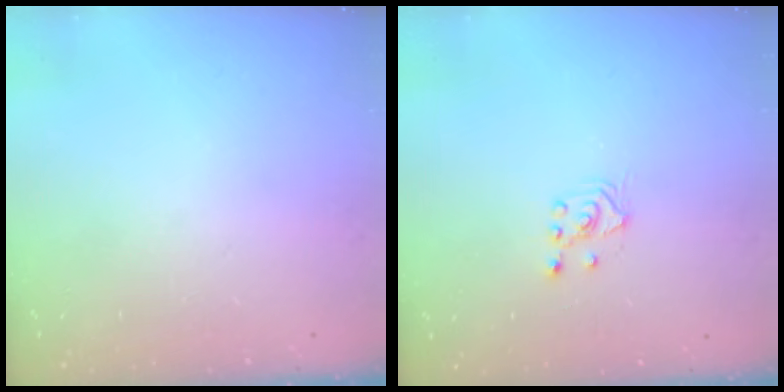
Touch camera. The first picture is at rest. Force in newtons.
{"total": 2.6, "press": 2.4, "slide": 0.8}